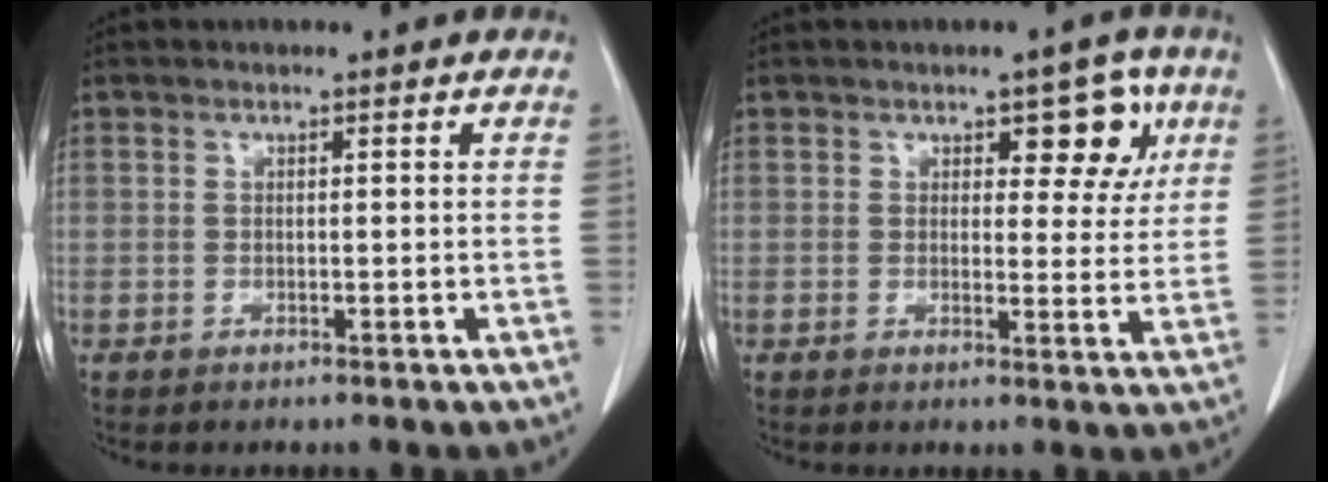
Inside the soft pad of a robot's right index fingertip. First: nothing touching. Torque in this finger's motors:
{"motor_torque": [0.15, 0.13, 0.14, 0.01]}